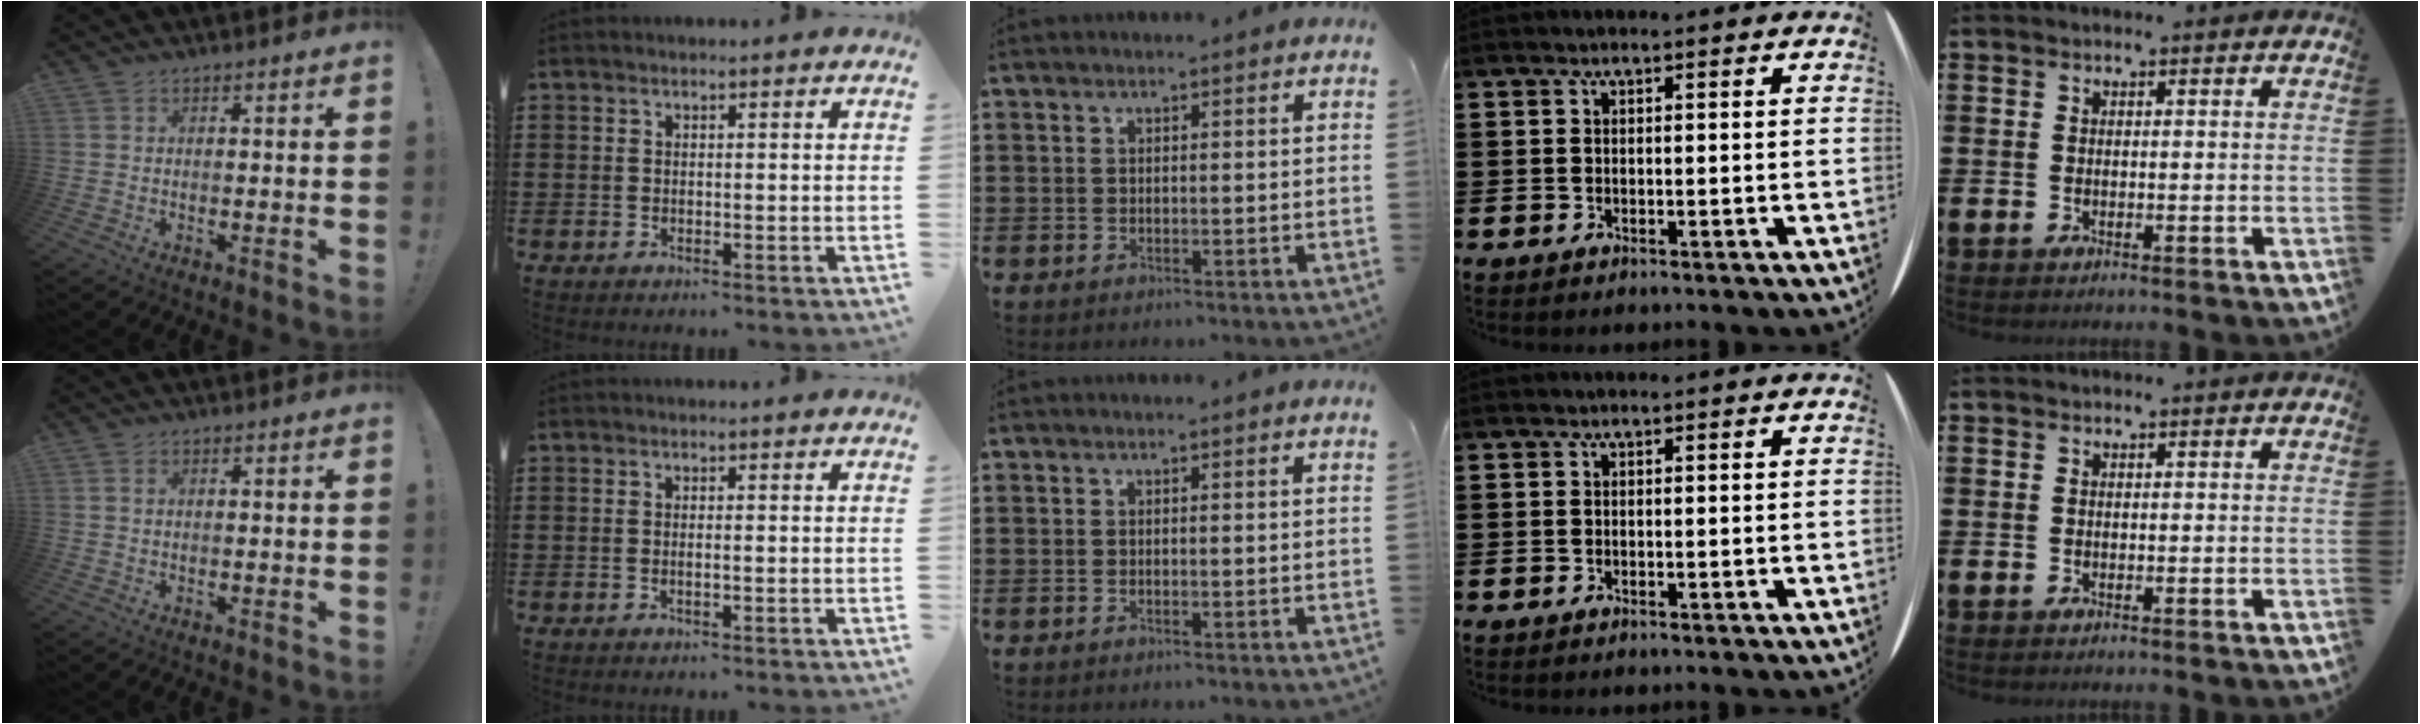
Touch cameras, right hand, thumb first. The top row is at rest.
{"thumb": {"total": 0.8, "force": [0.3, 0.6, 0.4], "torque": [-0.009, 0.003, 0.005]}, "index": {"total": 0.7, "force": [-0.2, 0.1, 0.7], "torque": [-0.012, -0.005, -0.002]}}